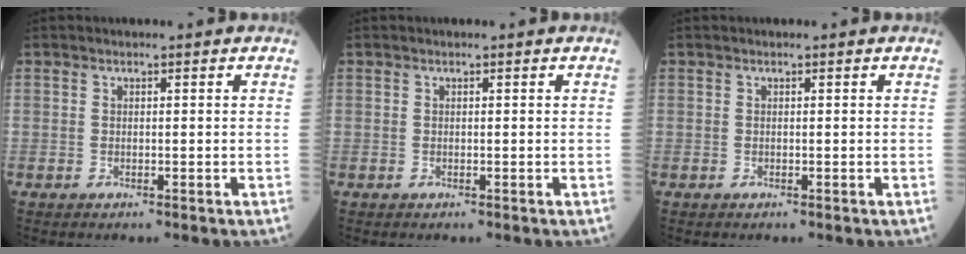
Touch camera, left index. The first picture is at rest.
{"total": 0.0}
{"total": 0.0}